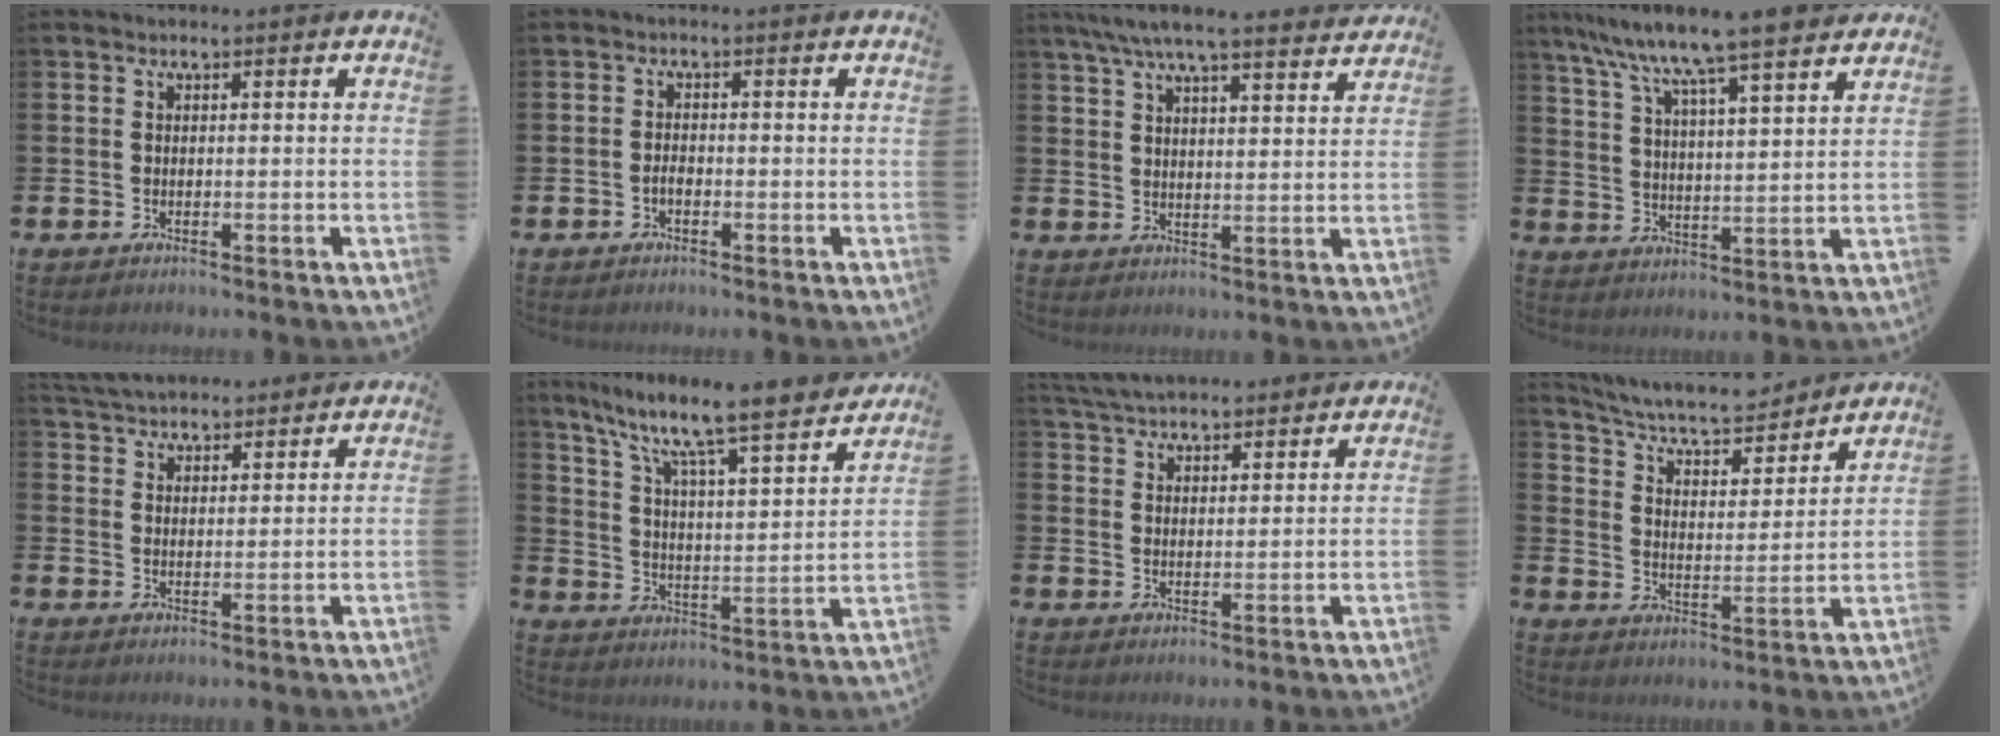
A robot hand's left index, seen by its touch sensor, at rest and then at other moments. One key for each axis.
{"total": 1.1, "fx": -0.6, "fy": 0.6, "fz": 0.8, "tx": -0.015, "ty": -0.001, "tz": -0.012}
{"total": 7.4, "fx": 6.9, "fy": 0.7, "fz": 2.7, "tx": -0.068, "ty": -0.029, "tz": 0.122}
{"total": 10.2, "fx": 9.2, "fy": 0.5, "fz": 4.3, "tx": -0.109, "ty": -0.054, "tz": 0.159}
{"total": 4.6, "fx": 4.5, "fy": 1.0, "fz": 0.0, "tx": -0.019, "ty": -0.021, "tz": 0.082}
{"total": 9.8, "fx": 8.7, "fy": 0.6, "fz": 4.5, "tx": -0.107, "ty": -0.073, "tz": 0.138}
{"total": 4.9, "fx": 4.8, "fy": 0.9, "fz": 0.4, "tx": -0.027, "ty": -0.023, "tz": 0.087}
{"total": 7.7, "fx": 7.2, "fy": 1.5, "fz": 2.3, "tx": -0.073, "ty": -0.053, "tz": 0.123}